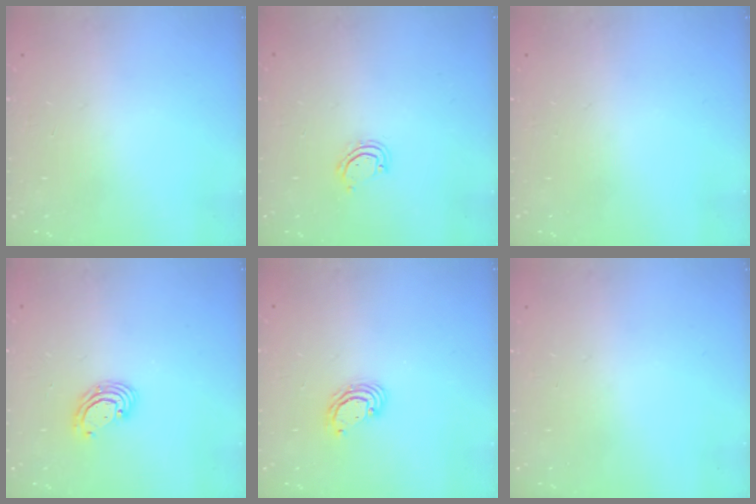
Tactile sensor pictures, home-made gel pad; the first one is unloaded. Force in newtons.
{"total": 3.7, "press": 3.6, "slide": 0.3}
{"total": 0.0}
{"total": 3.8, "press": 3.8, "slide": 0.2}
{"total": 3.9, "press": 3.8, "slide": 0.2}
{"total": 0.0}